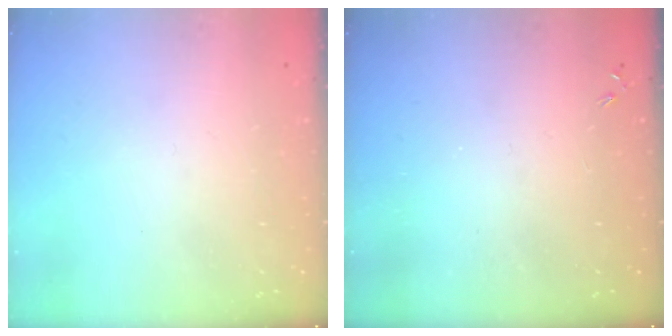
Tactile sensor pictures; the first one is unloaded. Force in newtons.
{"total": 0.0}